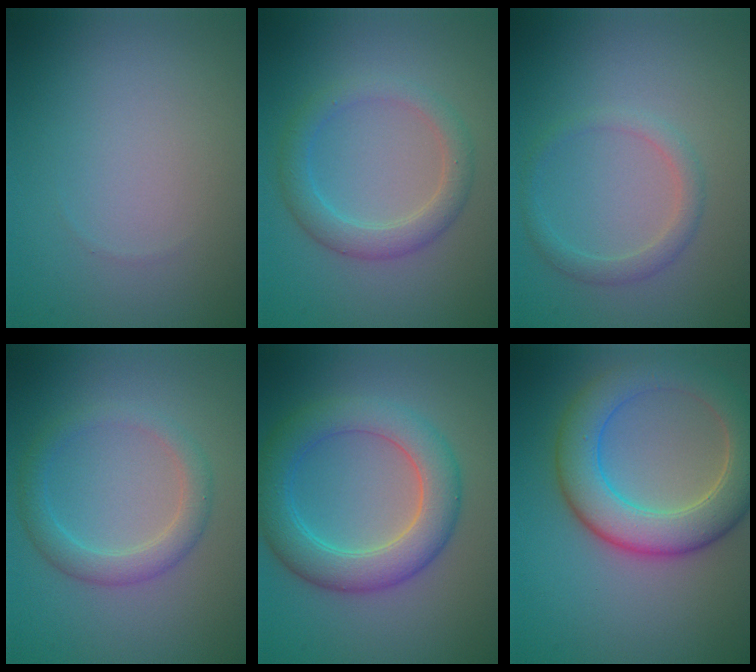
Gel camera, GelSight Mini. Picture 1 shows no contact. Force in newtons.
{"total": 3.0, "press": 3.0, "slide": 0.2}
{"total": 1.7, "press": 1.7, "slide": 0.1}
{"total": 2.7, "press": 2.7, "slide": 0.1}
{"total": 5.7, "press": 5.7, "slide": 0.1}
{"total": 6.8, "press": 6.8, "slide": 0.4}